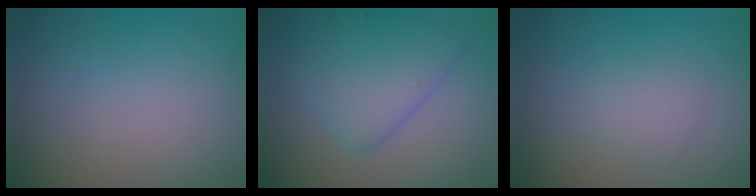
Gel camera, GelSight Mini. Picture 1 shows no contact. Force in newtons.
{"total": 3.8, "press": 3.8, "slide": 0.2}
{"total": 1.5, "press": 1.5, "slide": 0.0}